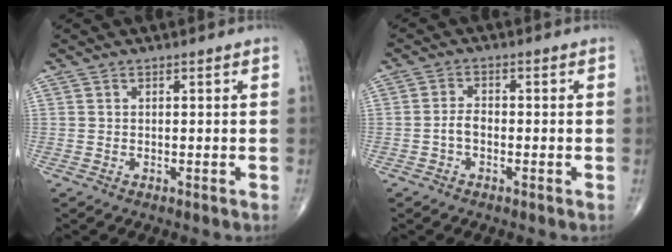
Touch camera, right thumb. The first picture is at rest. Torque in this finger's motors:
{"motor_torque": [0.05, -0.07, 0.38, -0.02, 0.01]}